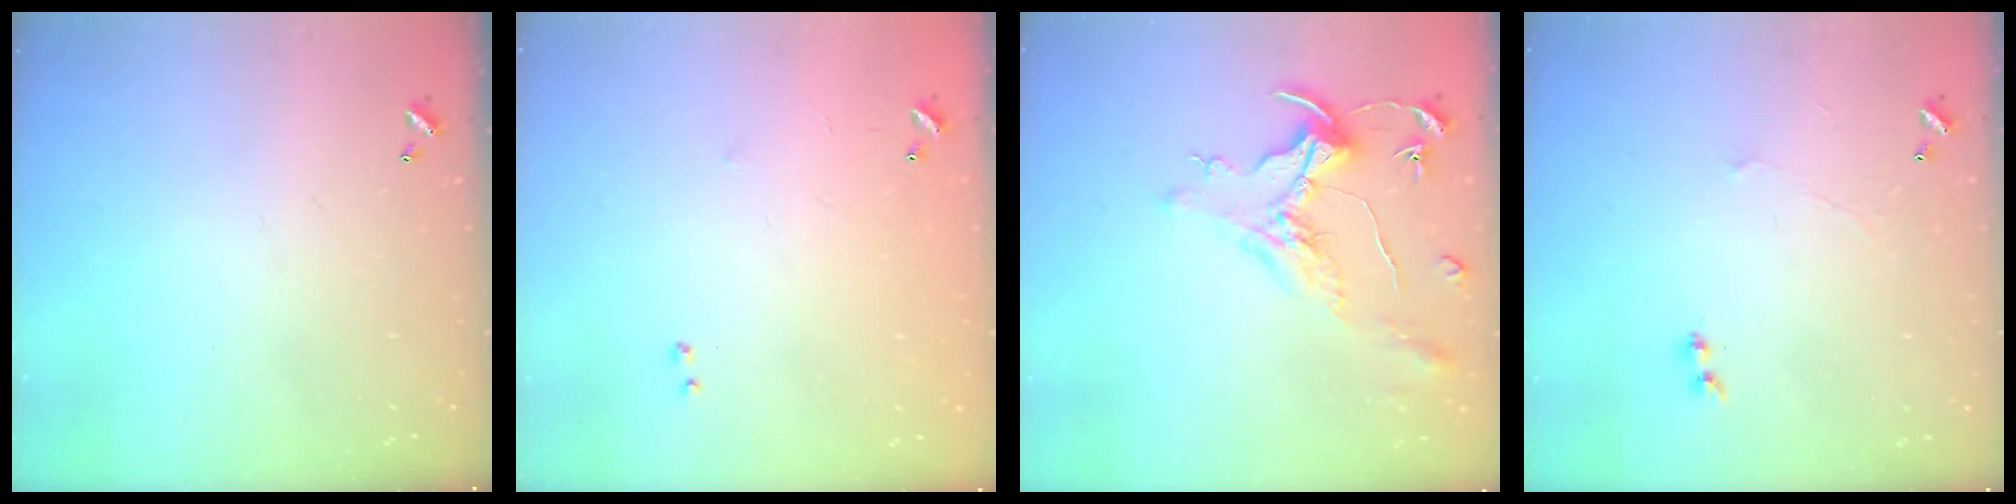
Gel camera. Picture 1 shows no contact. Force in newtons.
{"total": 7.0, "press": 6.9, "slide": 0.7}
{"total": 1.5, "press": 1.3, "slide": 0.7}
{"total": 1.6, "press": 1.3, "slide": 0.9}